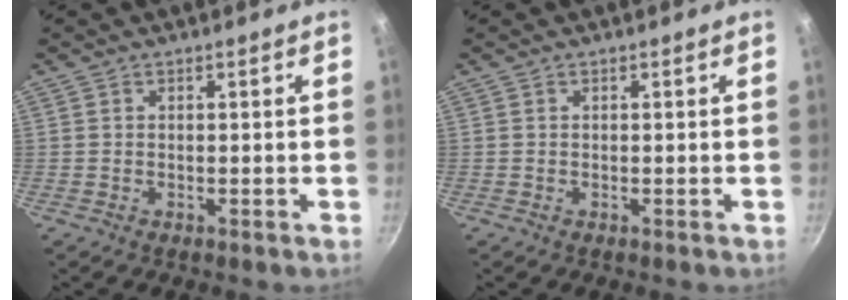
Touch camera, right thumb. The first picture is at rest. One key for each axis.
{"total": 0.0}